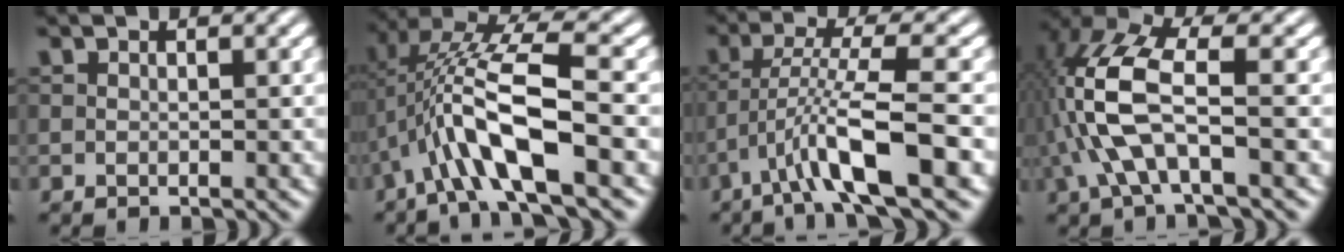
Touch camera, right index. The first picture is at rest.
{"total": 7.0, "force": [0.5, 2.1, 6.7], "torque": [-0.130, -0.006, 0.015]}
{"total": 5.2, "force": [-1.6, 0.5, 4.9], "torque": [-0.096, -0.014, -0.018]}
{"total": 6.8, "force": [0.5, 2.6, 6.3], "torque": [-0.154, -0.015, 0.019]}